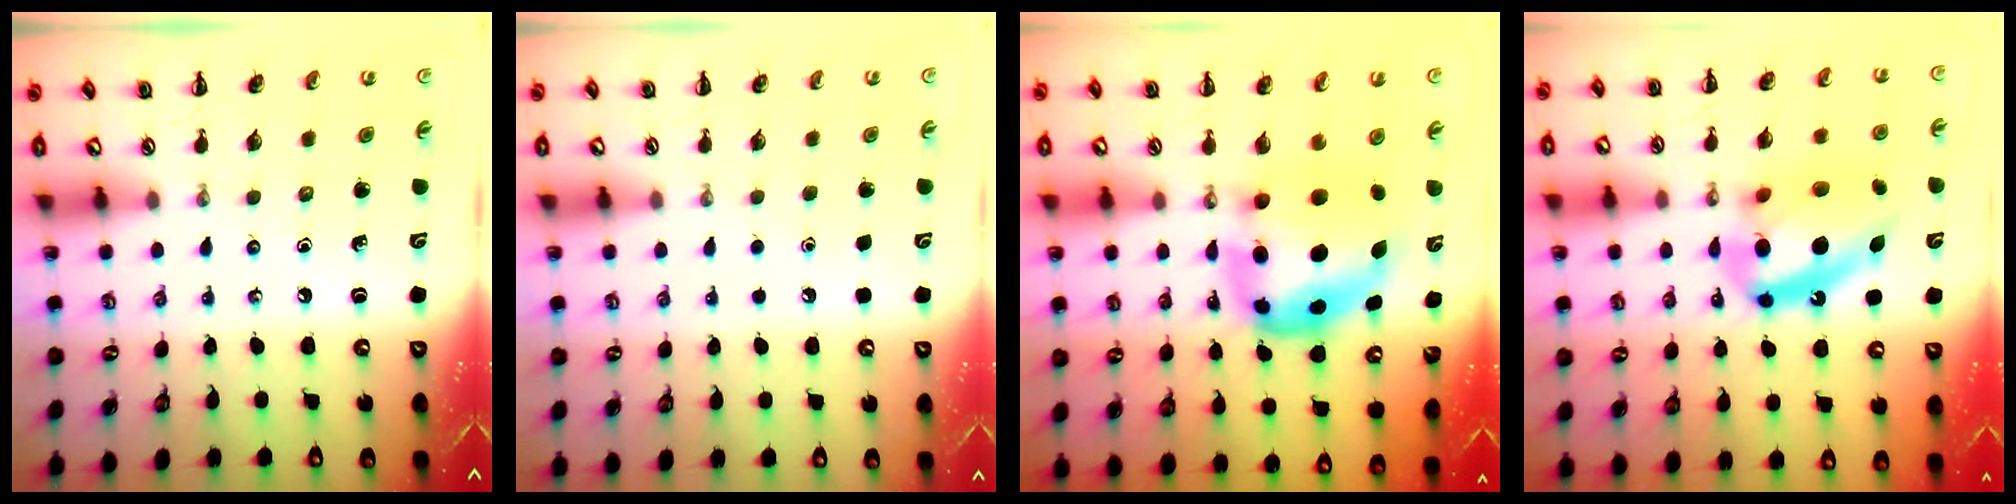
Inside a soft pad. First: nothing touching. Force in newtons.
{"total": 1.8, "press": 1.7, "slide": 0.1}
{"total": 8.2, "press": 8.0, "slide": 2.1}
{"total": 17.5, "press": 17.0, "slide": 4.1}